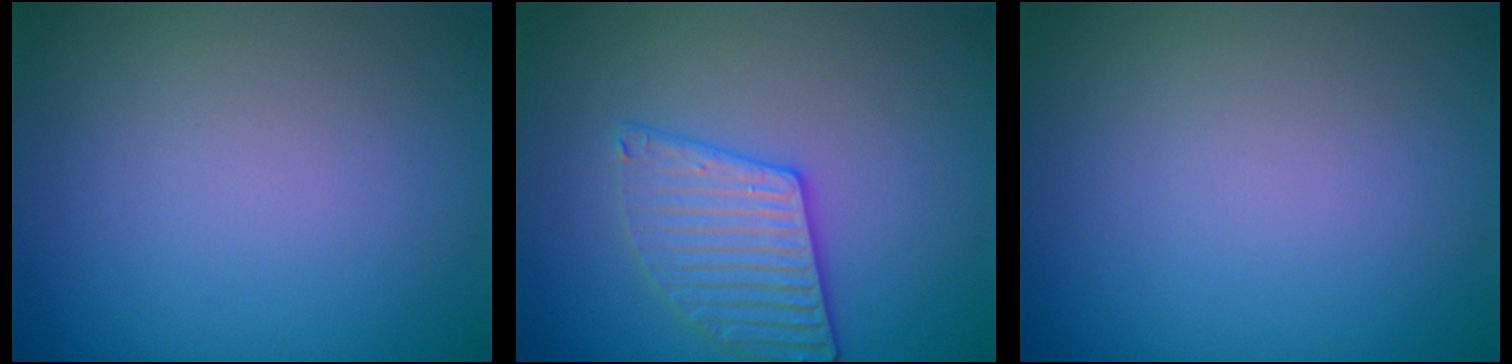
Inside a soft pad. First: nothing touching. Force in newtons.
{"total": 3.2, "press": 3.2, "slide": 0.6}
{"total": 0.0}